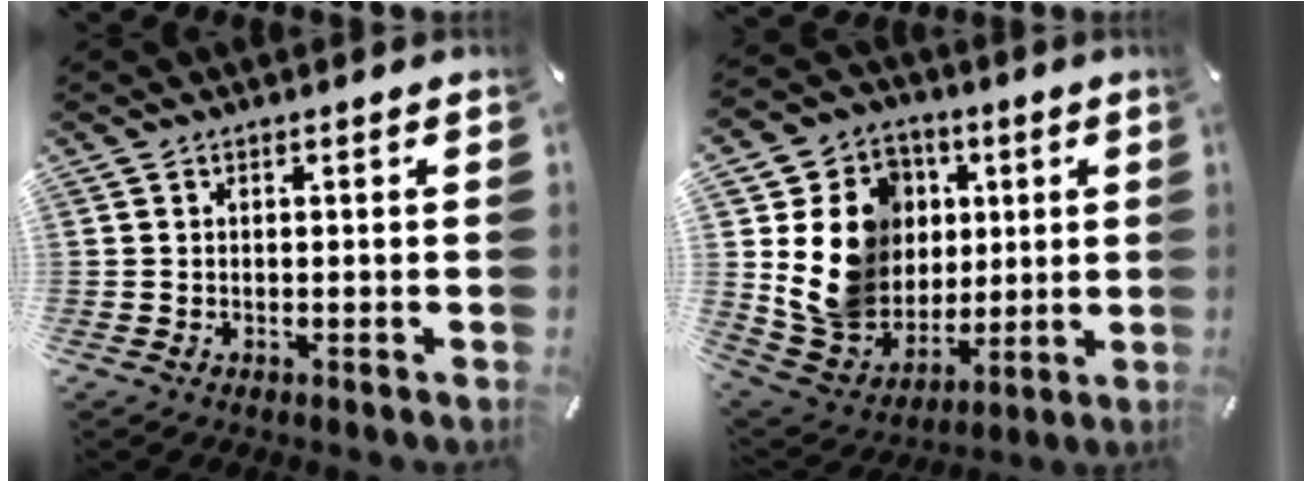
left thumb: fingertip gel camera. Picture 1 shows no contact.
{"total": 18.8, "force": [3.0, 16.5, 8.5], "torque": [-0.163, -0.009, 0.073]}